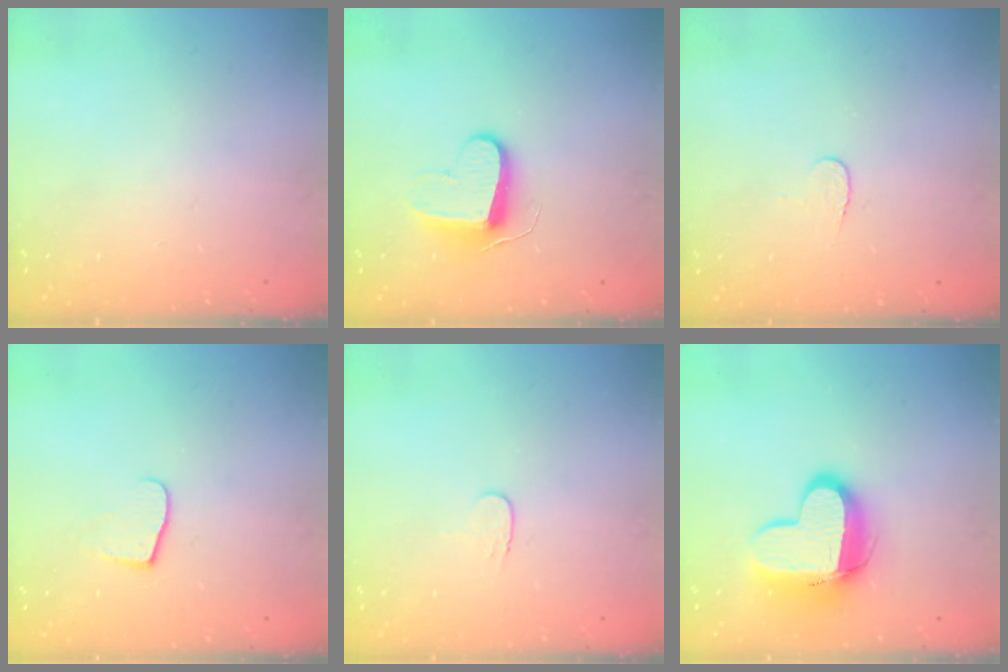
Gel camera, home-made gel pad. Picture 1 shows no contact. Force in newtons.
{"total": 9.9, "press": 9.9, "slide": 0.3}
{"total": 3.7, "press": 3.7, "slide": 0.3}
{"total": 5.4, "press": 5.4, "slide": 0.5}
{"total": 3.7, "press": 3.7, "slide": 0.4}
{"total": 15.6, "press": 15.5, "slide": 1.5}